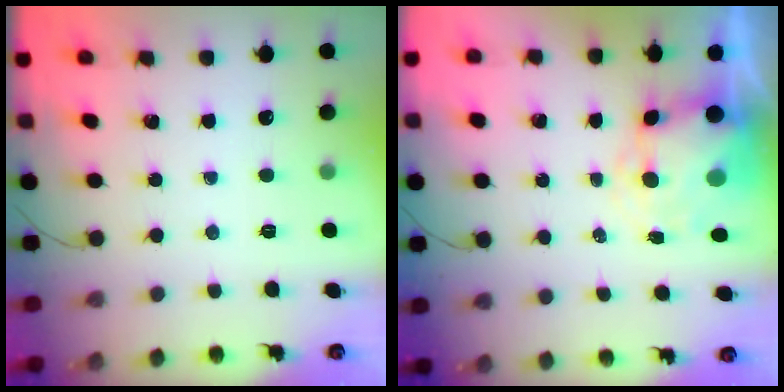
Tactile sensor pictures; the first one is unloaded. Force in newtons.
{"total": 6.3, "press": 6.1, "slide": 1.7}